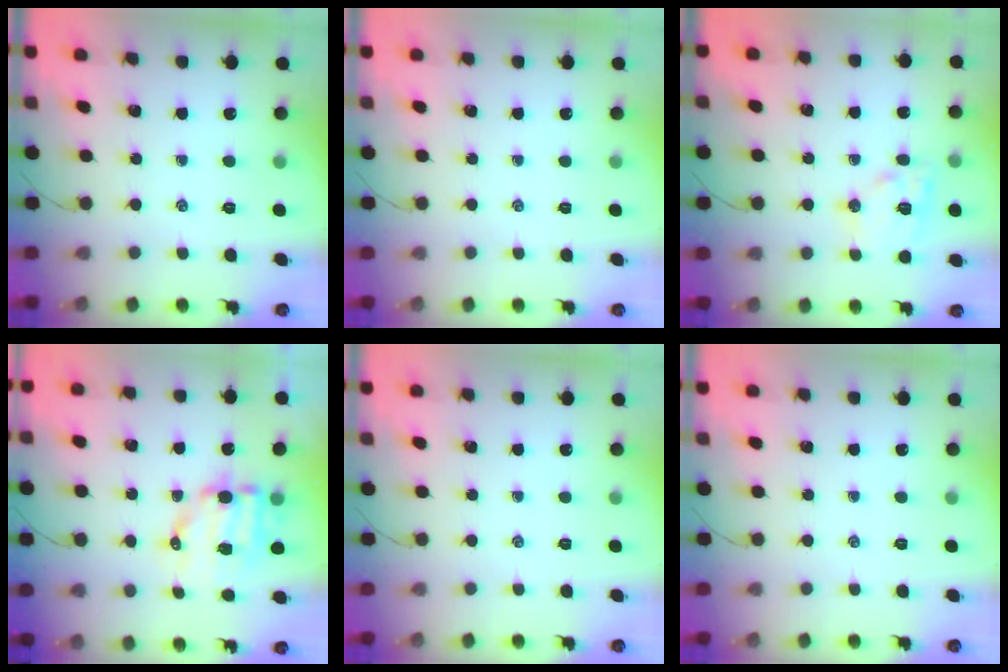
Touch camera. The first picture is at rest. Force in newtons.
{"total": 0.0}
{"total": 12.5, "press": 12.4, "slide": 1.3}
{"total": 10.1, "press": 9.9, "slide": 2.2}
{"total": 0.0}
{"total": 0.0}